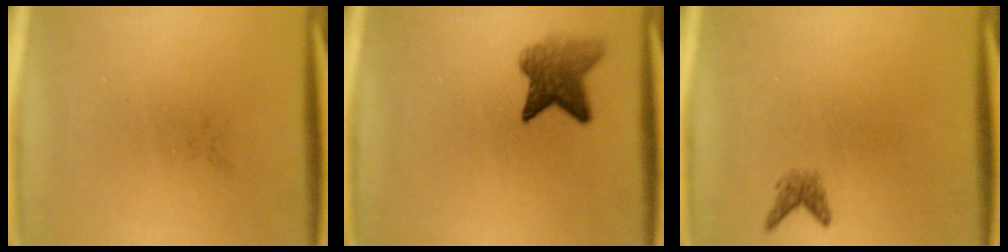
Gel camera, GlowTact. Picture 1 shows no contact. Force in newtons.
{"total": 5.0}
{"total": 1.4}